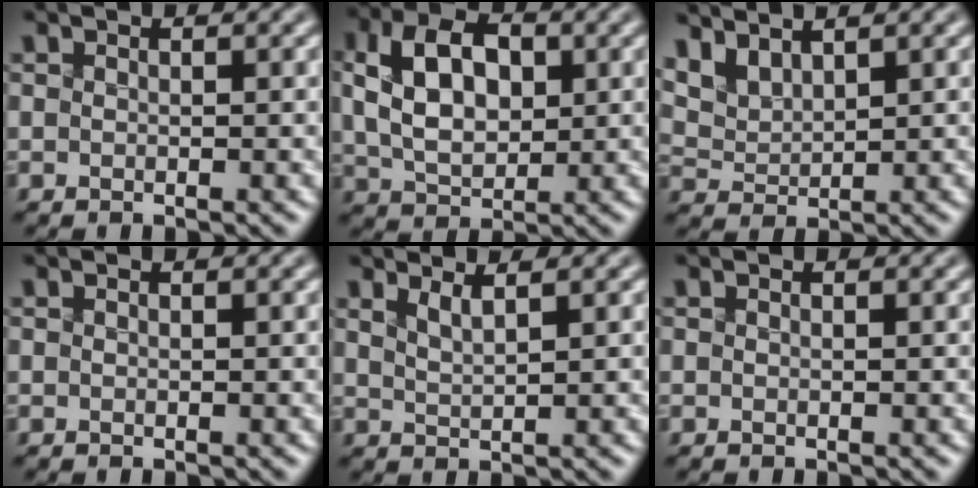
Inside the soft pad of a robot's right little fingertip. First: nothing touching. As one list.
[{"total": 6.7, "force": [1.5, 4.2, 5.0], "torque": [-0.103, 0.016, 0.029]}, {"total": 3.4, "force": [2.7, 1.3, 1.5], "torque": [-0.043, 0.007, 0.065]}, {"total": 0.0}, {"total": 1.1, "force": [0.9, -0.4, 0.5], "torque": [-0.019, -0.003, 0.027]}, {"total": 0.0}]